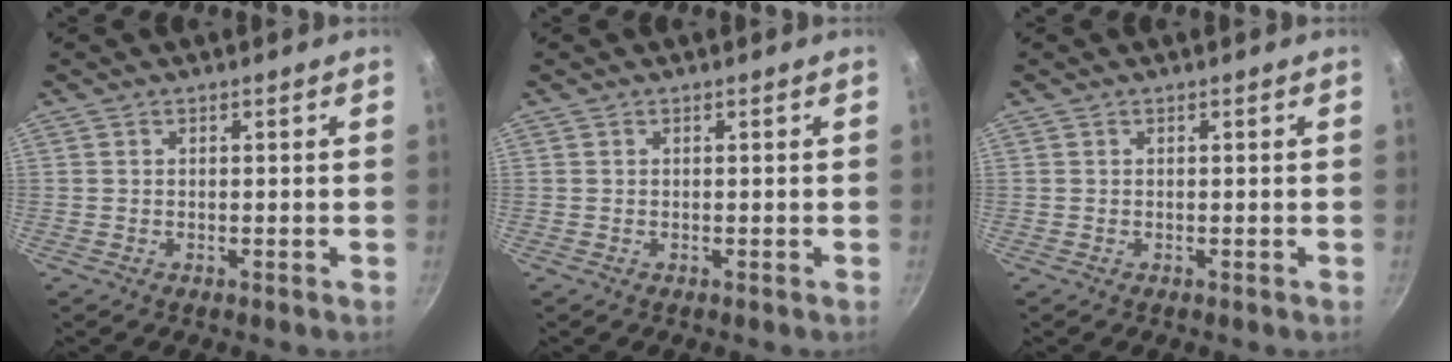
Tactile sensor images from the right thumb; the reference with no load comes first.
{"total": 0.0}
{"total": 0.0}